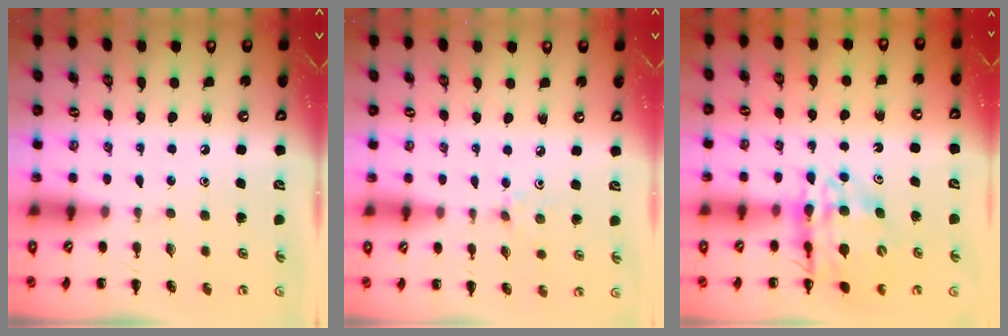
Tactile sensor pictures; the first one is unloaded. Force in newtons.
{"total": 1.9, "press": 1.8, "slide": 0.7}
{"total": 14.0, "press": 13.5, "slide": 3.7}